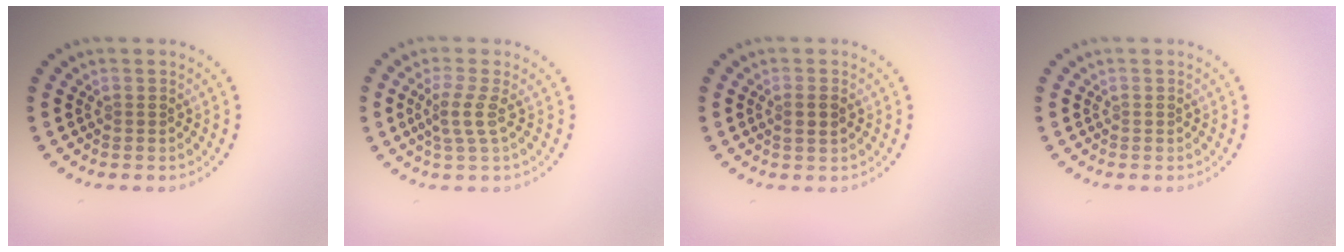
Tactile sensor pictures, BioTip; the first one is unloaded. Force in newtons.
{"total": 2.1, "press": 1.6, "slide": 1.4}
{"total": 1.5, "press": 1.4, "slide": 0.4}
{"total": 0.0}